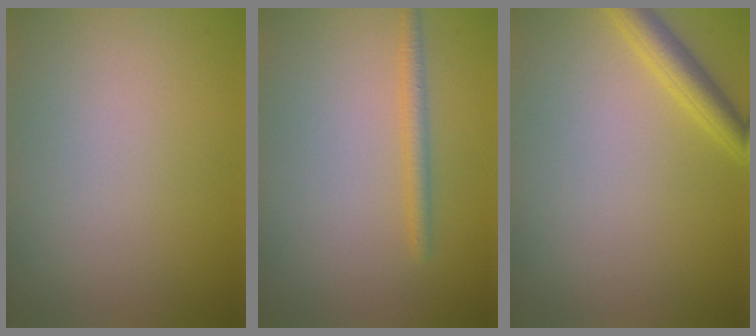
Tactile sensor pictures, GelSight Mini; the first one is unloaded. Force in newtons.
{"total": 1.7, "press": 1.7, "slide": 0.0}
{"total": 2.7, "press": 2.7, "slide": 0.1}